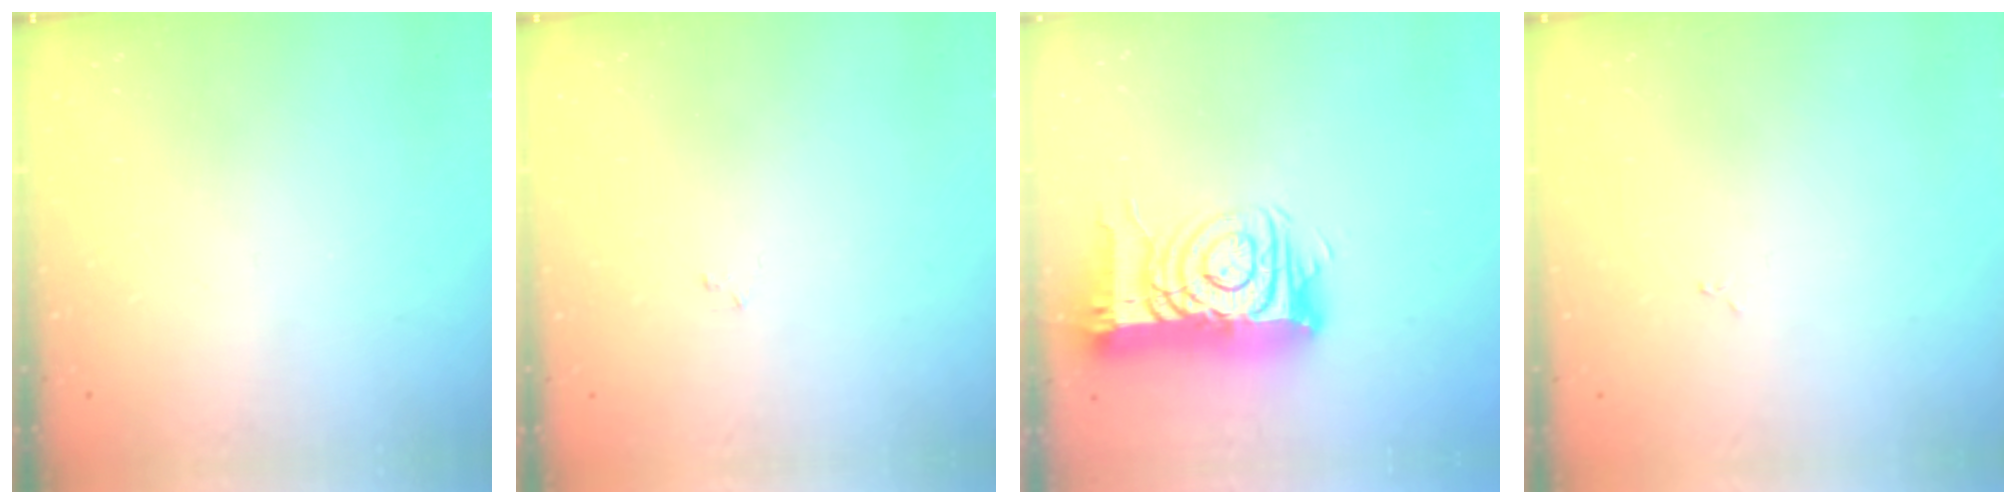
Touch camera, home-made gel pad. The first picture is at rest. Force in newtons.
{"total": 2.2, "press": 2.1, "slide": 0.3}
{"total": 14.6, "press": 14.5, "slide": 1.7}
{"total": 1.9, "press": 1.9, "slide": 0.3}